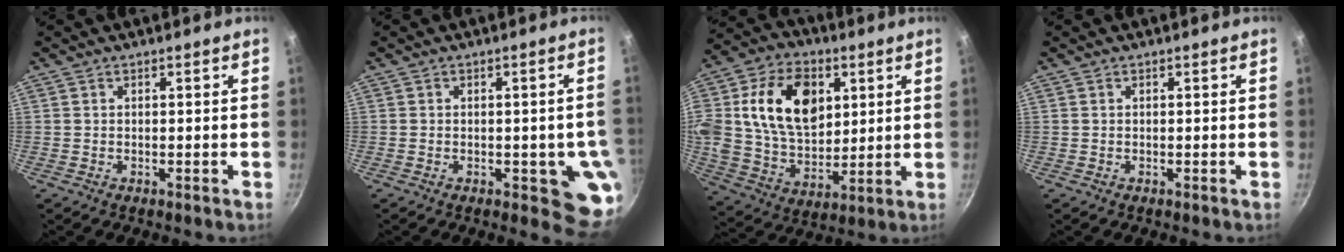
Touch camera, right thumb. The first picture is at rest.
{"total": 8.3, "force": [-1.9, 3.7, 7.2], "torque": [-0.043, -0.005, -0.023]}
{"total": 21.1, "force": [5.4, 14.5, 14.3], "torque": [-0.232, -0.005, 0.096]}
{"total": 0.0}